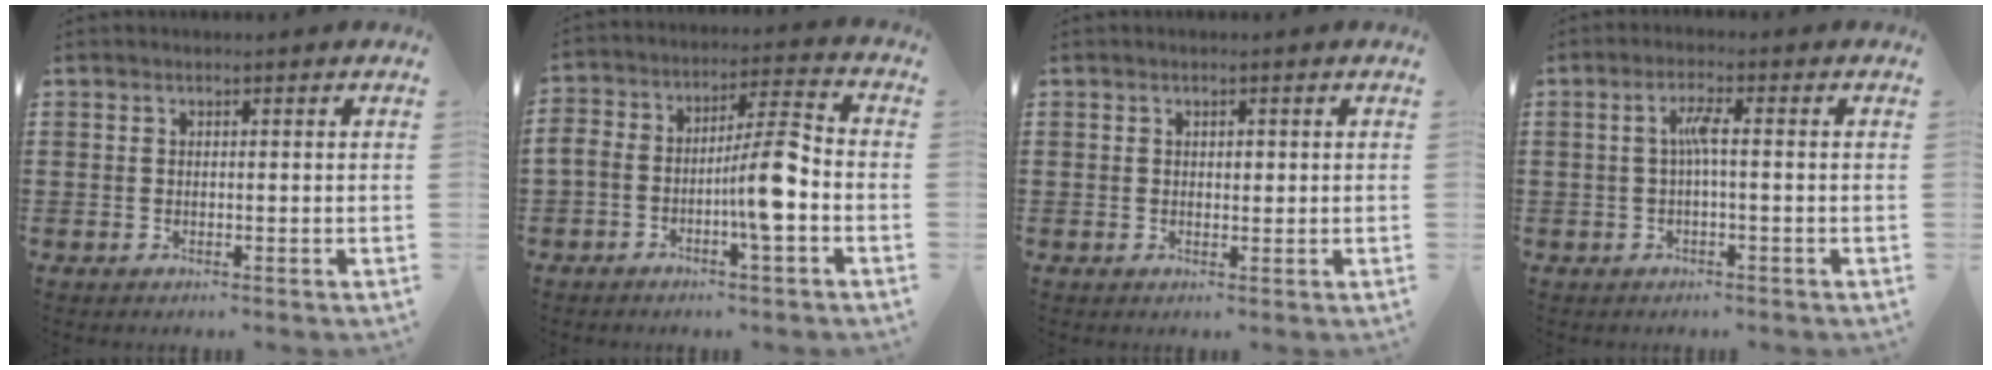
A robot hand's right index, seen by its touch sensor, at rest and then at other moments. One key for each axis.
{"total": 8.6, "fx": -3.3, "fy": 2.3, "fz": 7.5, "tx": -0.133, "ty": 0.011, "tz": -0.061}
{"total": 0.8, "fx": 0.3, "fy": 0.5, "fz": 0.5, "tx": -0.010, "ty": 0.005, "tz": 0.005}
{"total": 3.2, "fx": -0.1, "fy": 0.2, "fz": 3.2, "tx": -0.064, "ty": 0.002, "tz": -0.007}